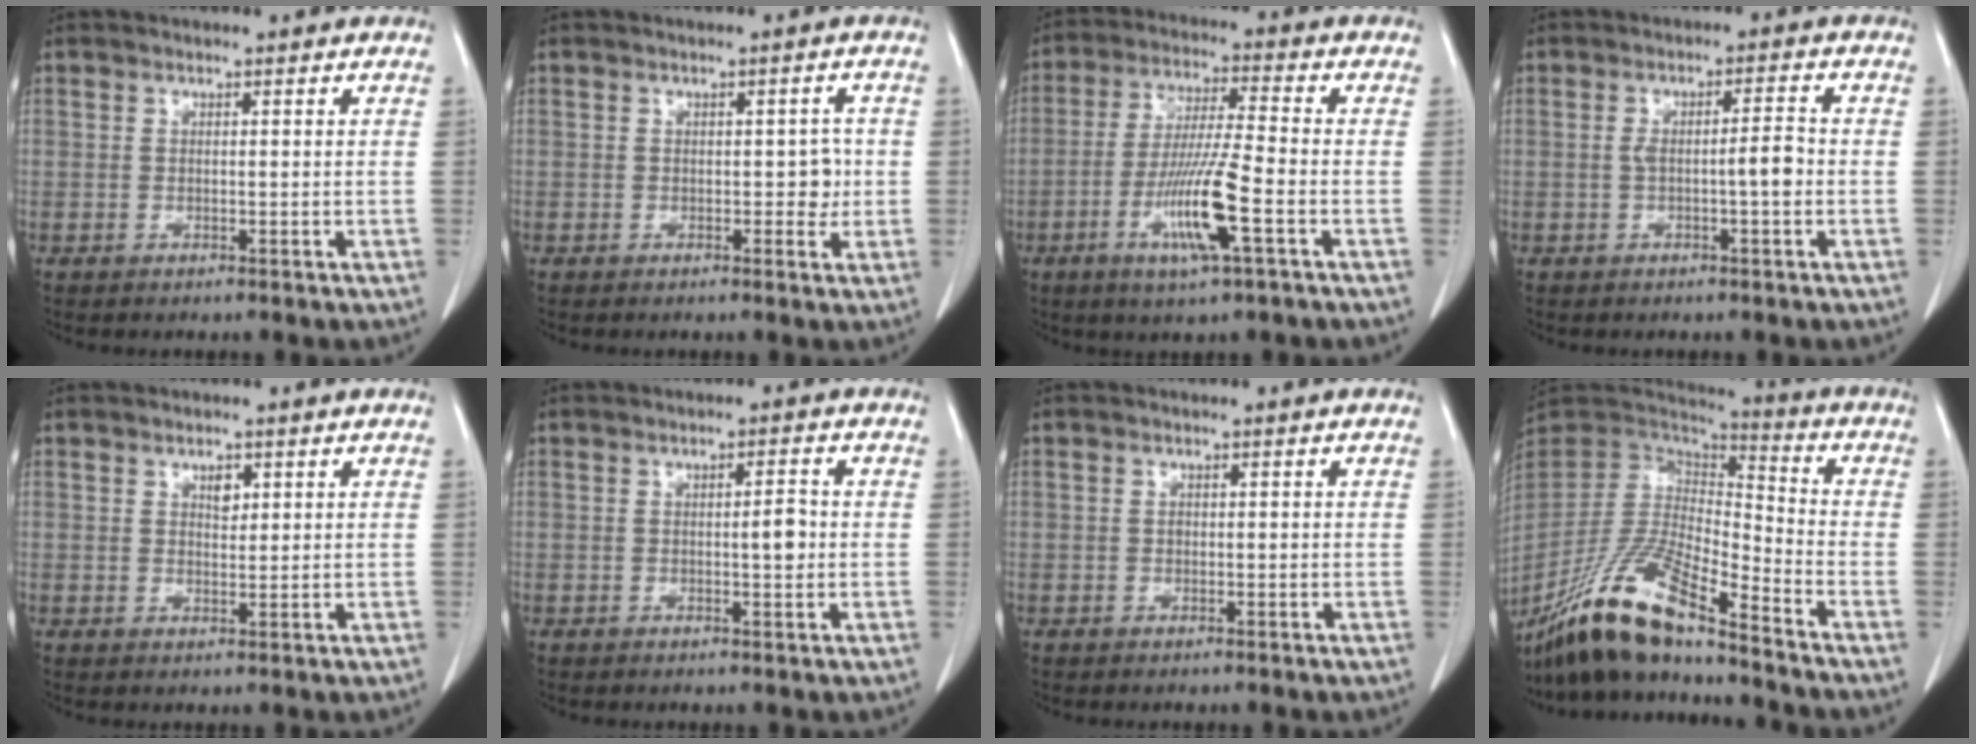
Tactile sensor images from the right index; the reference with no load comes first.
{"total": 2.6, "force": [-0.2, 1.5, 2.1], "torque": [-0.018, 0.010, -0.002]}
{"total": 11.0, "force": [-4.0, 0.0, 10.2], "torque": [-0.202, -0.016, -0.076]}
{"total": 3.9, "force": [-0.8, 0.3, 3.8], "torque": [-0.065, 0.010, -0.010]}
{"total": 1.9, "force": [0.9, 1.0, 1.3], "torque": [-0.018, -0.003, 0.016]}
{"total": 2.7, "force": [-0.2, 0.6, 2.7], "torque": [-0.040, 0.002, -0.003]}
{"total": 0.5, "force": [-0.1, 0.4, 0.3], "torque": [-0.004, 0.002, -0.003]}
{"total": 18.1, "force": [-14.2, 2.2, 11.0], "torque": [-0.229, -0.024, -0.272]}